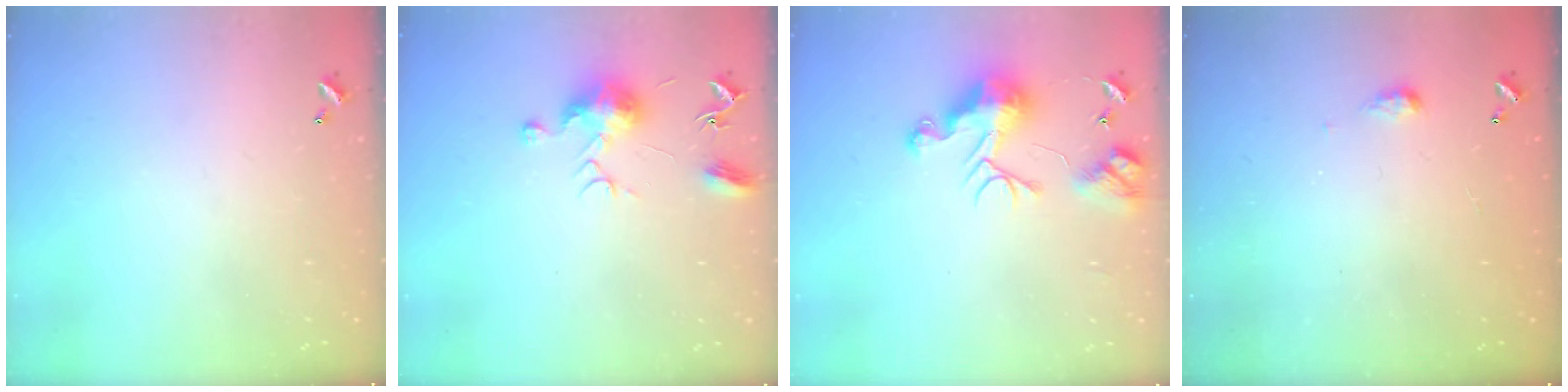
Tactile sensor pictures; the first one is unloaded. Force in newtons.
{"total": 9.7, "press": 9.7, "slide": 0.3}
{"total": 12.0, "press": 12.0, "slide": 1.1}
{"total": 3.4, "press": 3.4, "slide": 0.4}